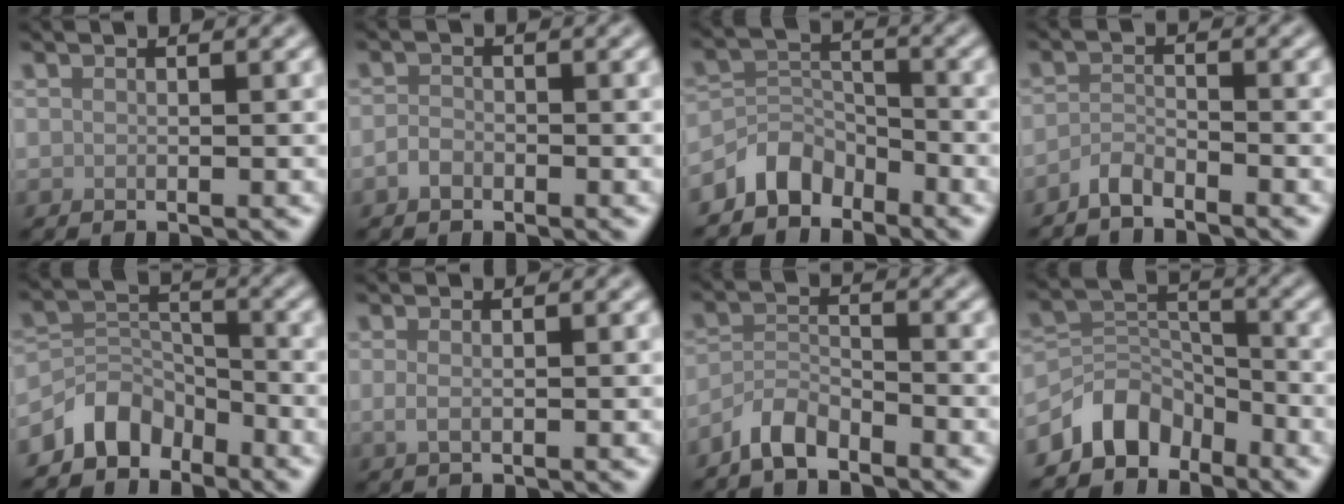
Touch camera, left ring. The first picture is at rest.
{"total": 1.3, "force": [-0.7, 0.9, 0.6], "torque": [-0.011, 0.002, -0.017]}
{"total": 3.7, "force": [-3.1, 1.9, 0.7], "torque": [-0.005, 0.006, -0.070]}
{"total": 2.0, "force": [-1.9, 0.3, 0.5], "torque": [-0.012, 0.002, -0.042]}
{"total": 4.4, "force": [-3.5, 2.4, 1.0], "torque": [-0.008, 0.002, -0.074]}
{"total": 1.0, "force": [0.1, 0.4, 0.9], "torque": [-0.022, -0.001, 0.002]}
{"total": 3.2, "force": [-2.9, 0.8, 1.0], "torque": [-0.022, 0.004, -0.066]}
{"total": 5.2, "force": [-4.0, 3.0, 1.4], "torque": [-0.015, 0.002, -0.079]}